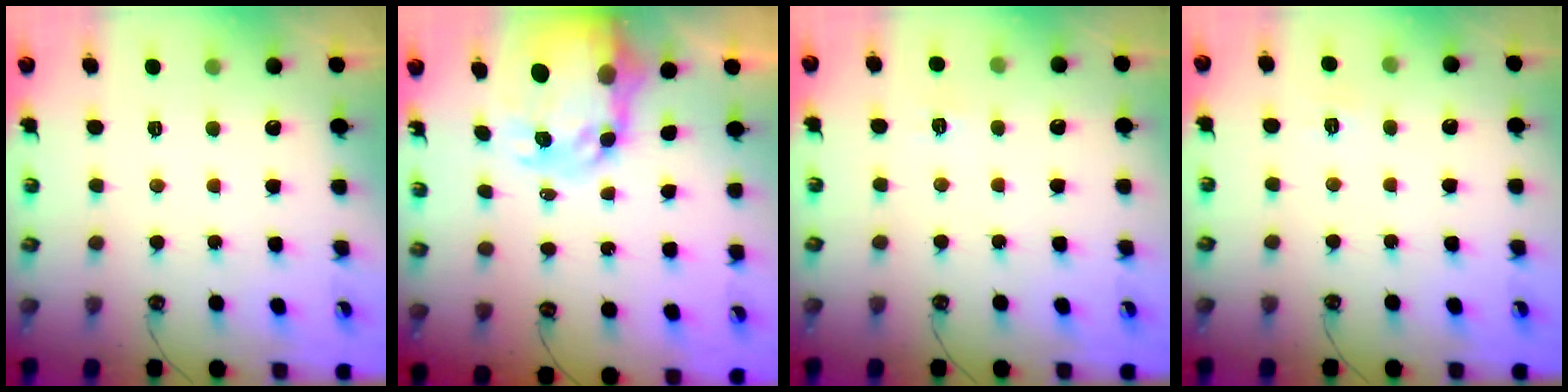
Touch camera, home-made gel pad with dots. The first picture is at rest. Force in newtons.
{"total": 9.7, "press": 9.6, "slide": 0.9}
{"total": 4.9, "press": 4.8, "slide": 0.6}
{"total": 3.7, "press": 3.7, "slide": 0.5}